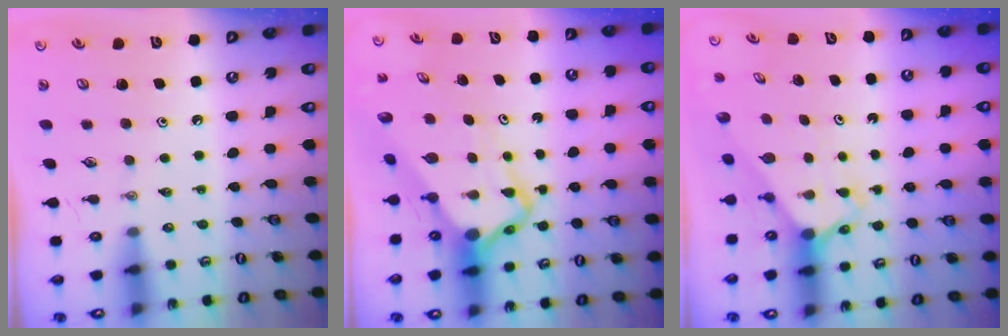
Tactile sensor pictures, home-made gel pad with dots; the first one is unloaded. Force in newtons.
{"total": 8.7, "press": 8.7, "slide": 0.6}
{"total": 2.4, "press": 2.4, "slide": 0.2}